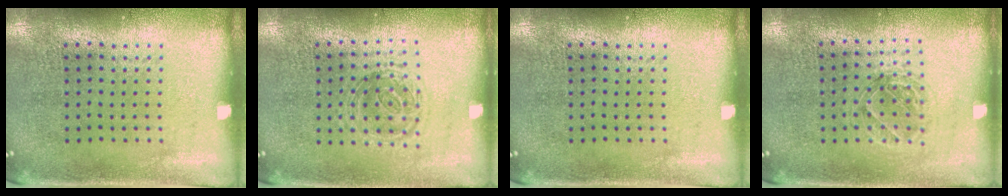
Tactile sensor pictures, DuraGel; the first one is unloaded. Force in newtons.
{"total": 1.2, "press": 1.0, "slide": 0.8}
{"total": 0.0}
{"total": 1.2, "press": 1.1, "slide": 0.5}